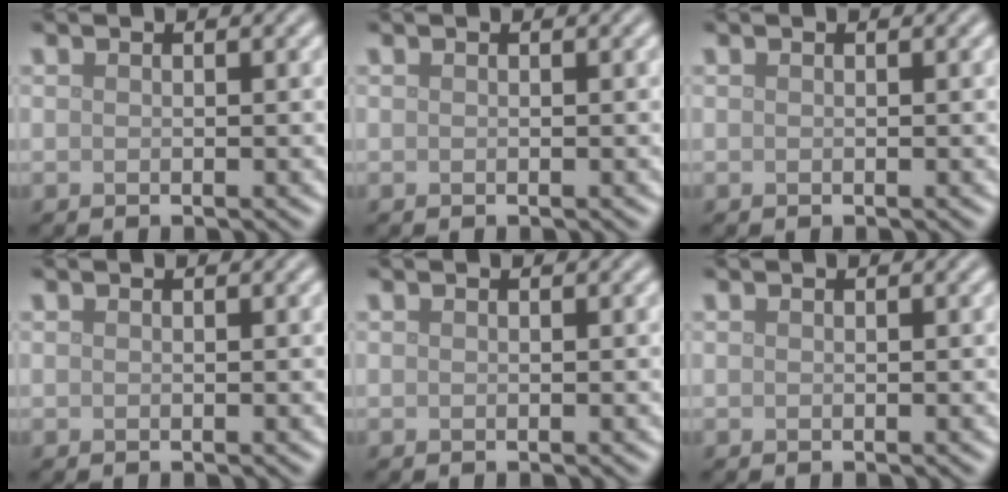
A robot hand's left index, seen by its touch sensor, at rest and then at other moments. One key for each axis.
{"total": 0.0}
{"total": 0.0}
{"total": 0.0}
{"total": 0.0}
{"total": 0.0}